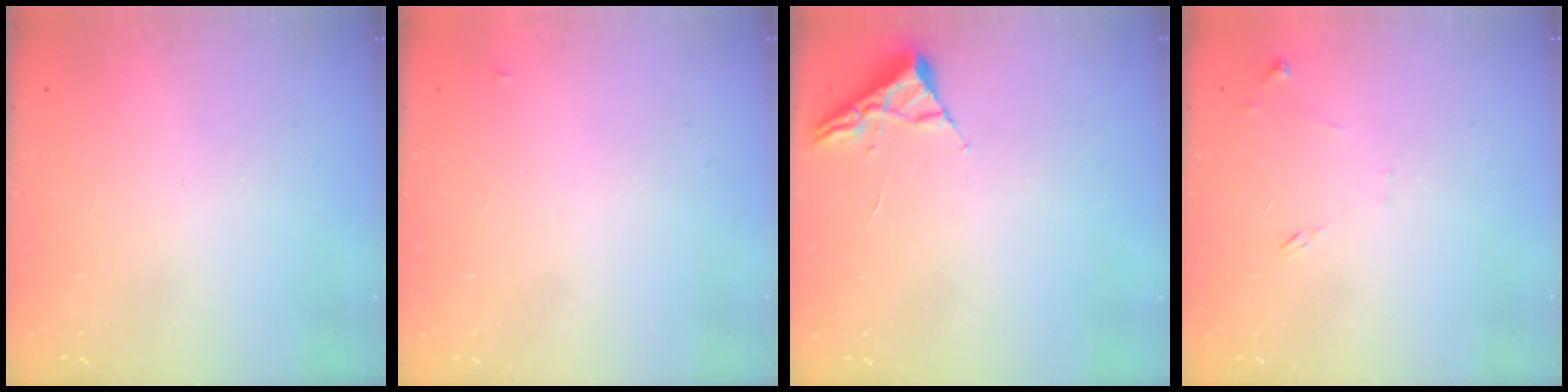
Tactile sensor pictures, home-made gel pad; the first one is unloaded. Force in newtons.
{"total": 2.8, "press": 2.8, "slide": 0.4}
{"total": 2.6, "press": 2.6, "slide": 0.3}
{"total": 6.7, "press": 6.7, "slide": 0.6}